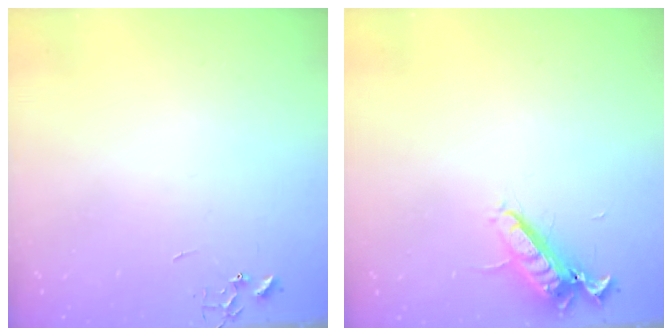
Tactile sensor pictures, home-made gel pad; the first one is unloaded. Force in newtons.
{"total": 13.5, "press": 13.3, "slide": 1.9}